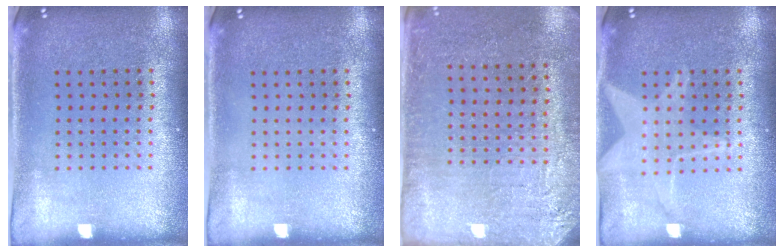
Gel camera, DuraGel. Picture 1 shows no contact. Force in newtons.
{"total": 0.0}
{"total": 2.9, "press": 2.8, "slide": 0.9}
{"total": 2.5, "press": 2.5, "slide": 0.3}